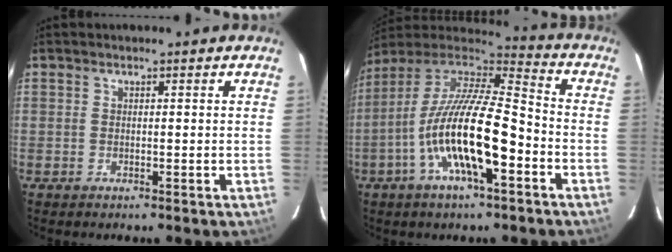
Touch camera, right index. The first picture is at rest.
{"total": 19.4, "force": [-6.8, 5.0, 17.5], "torque": [-0.321, -0.020, -0.133]}